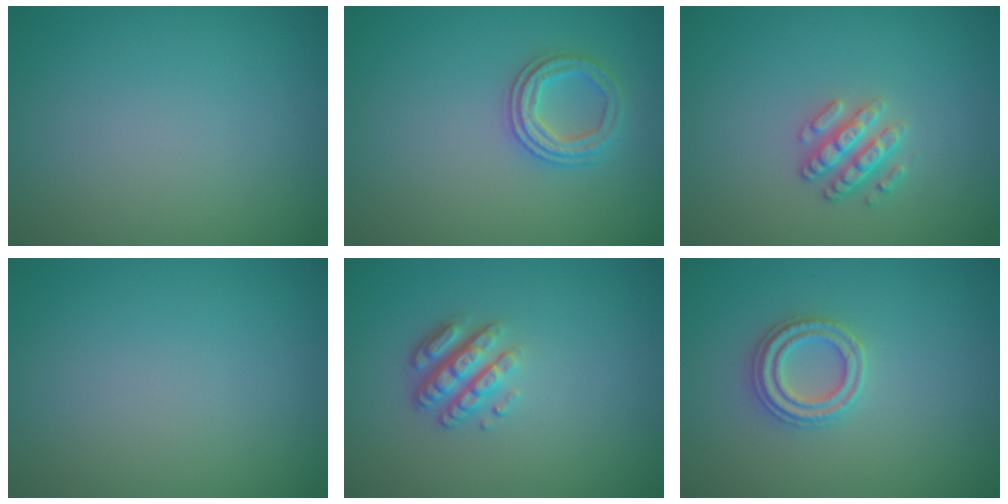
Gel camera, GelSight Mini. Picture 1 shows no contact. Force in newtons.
{"total": 2.5, "press": 2.4, "slide": 0.6}
{"total": 2.5, "press": 2.4, "slide": 0.7}
{"total": 0.0}
{"total": 3.6, "press": 2.6, "slide": 2.5}
{"total": 2.4, "press": 2.4, "slide": 0.2}